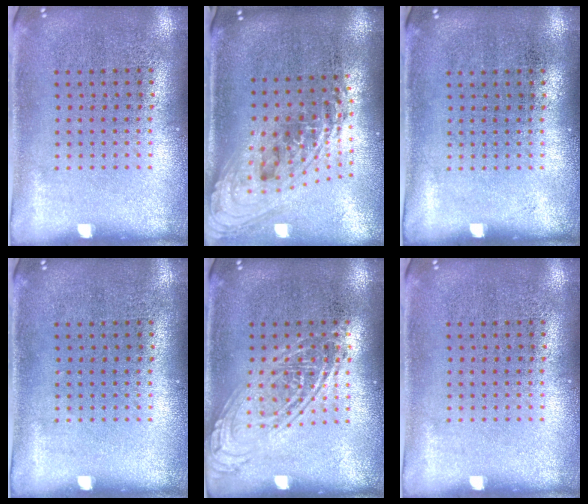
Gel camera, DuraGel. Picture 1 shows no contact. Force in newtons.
{"total": 2.4, "press": 1.7, "slide": 1.7}
{"total": 0.0}
{"total": 0.0}
{"total": 1.6, "press": 1.6, "slide": 0.1}
{"total": 0.0}